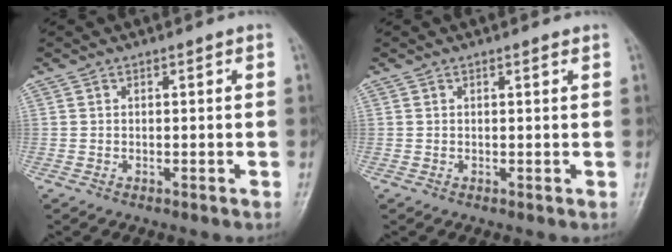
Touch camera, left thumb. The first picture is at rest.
{"total": 0.5, "force": [0.4, 0.1, 0.3], "torque": [-0.007, -0.002, 0.005]}